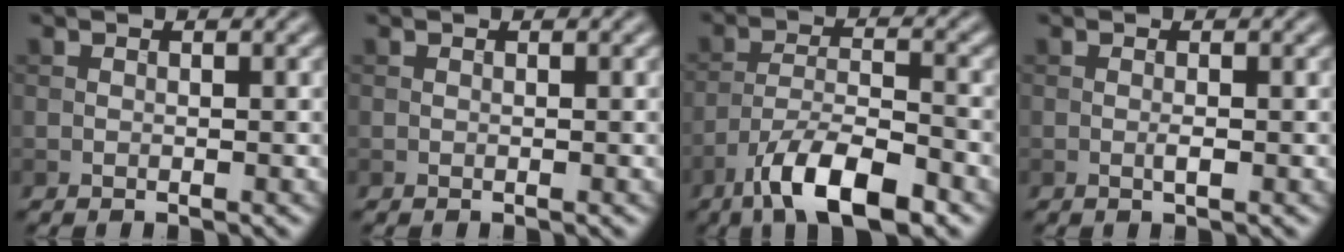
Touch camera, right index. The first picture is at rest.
{"total": 0.0}
{"total": 8.1, "force": [-5.4, 2.4, 5.6], "torque": [-0.094, 0.001, -0.099]}
{"total": 0.8, "force": [-0.2, 0.1, 0.8], "torque": [-0.016, -0.002, -0.005]}